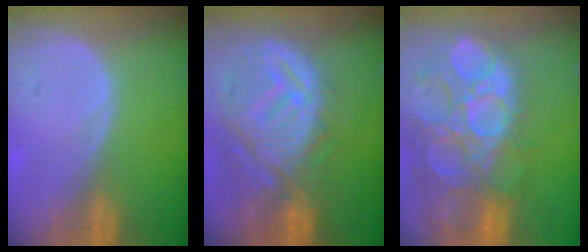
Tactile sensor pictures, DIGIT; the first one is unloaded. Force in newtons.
{"total": 12.7, "press": 11.1, "slide": 6.0}
{"total": 15.4, "press": 12.6, "slide": 8.7}